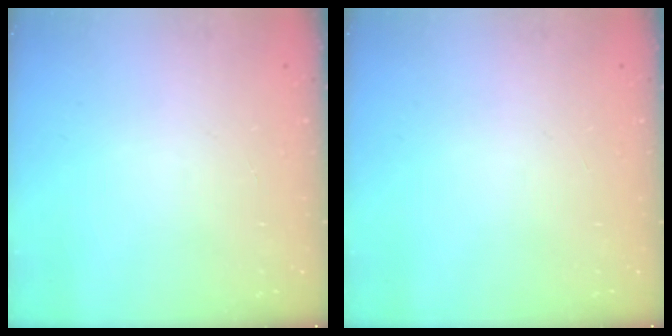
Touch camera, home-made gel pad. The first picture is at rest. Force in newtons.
{"total": 0.0}